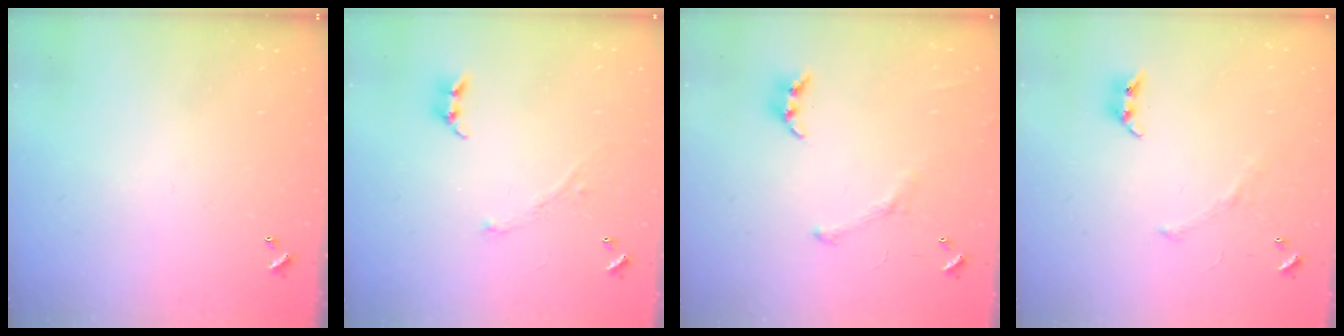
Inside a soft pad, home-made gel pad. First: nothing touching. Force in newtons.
{"total": 2.9, "press": 2.9, "slide": 0.4}
{"total": 2.3, "press": 2.3, "slide": 0.5}
{"total": 3.2, "press": 3.0, "slide": 1.0}